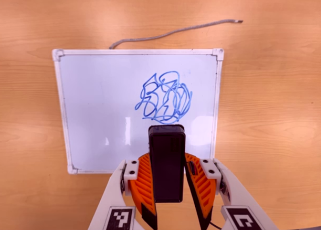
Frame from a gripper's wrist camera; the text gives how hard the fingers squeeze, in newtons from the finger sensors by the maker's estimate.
{"total": 6.0, "left": 5.7, "right": 6.3}